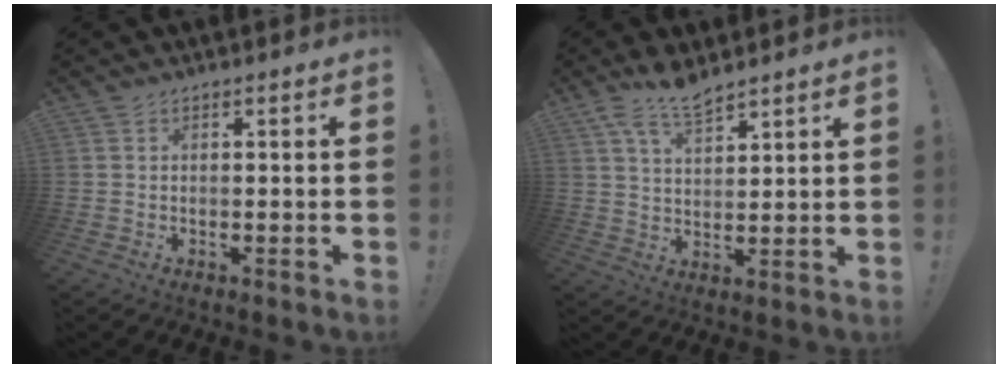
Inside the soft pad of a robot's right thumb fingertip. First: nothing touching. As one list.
[{"total": 8.3, "force": [6.7, 2.7, 4.1], "torque": [-0.066, -0.039, 0.120]}]